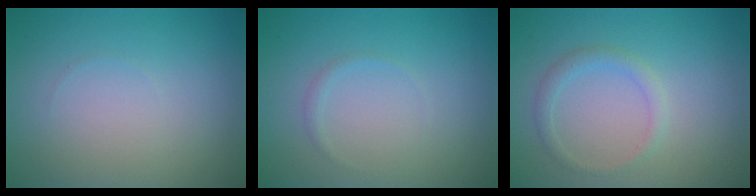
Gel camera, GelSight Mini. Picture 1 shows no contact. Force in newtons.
{"total": 0.6, "press": 0.6, "slide": 0.0}
{"total": 1.5, "press": 1.5, "slide": 0.1}